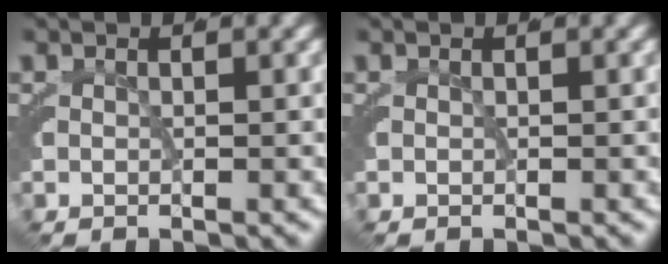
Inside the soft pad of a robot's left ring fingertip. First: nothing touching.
{"total": 0.0}